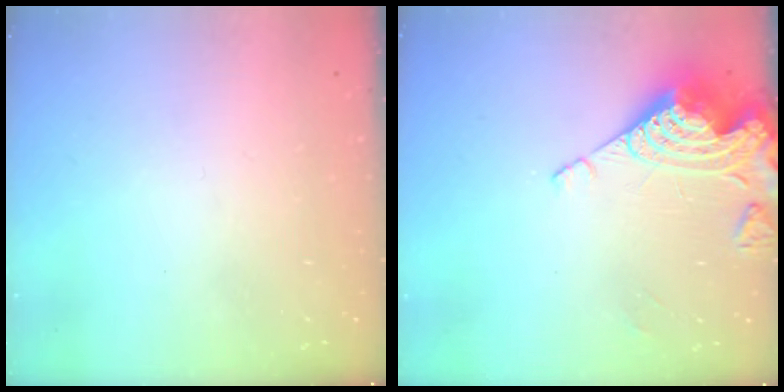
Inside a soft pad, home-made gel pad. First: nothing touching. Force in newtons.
{"total": 13.0, "press": 12.9, "slide": 1.4}